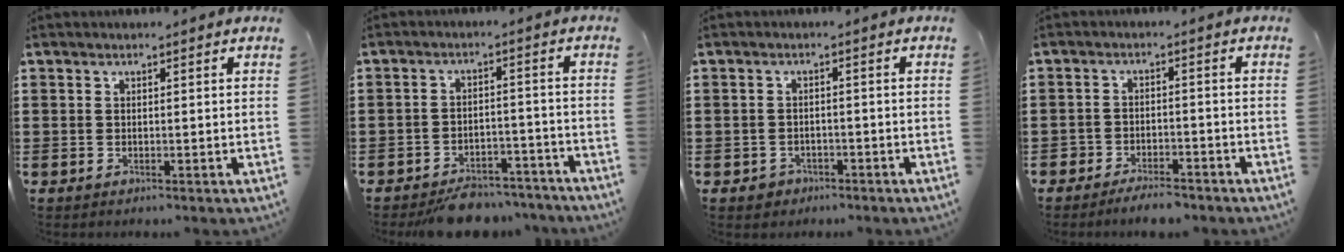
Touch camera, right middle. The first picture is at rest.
{"total": 5.8, "force": [-5.5, 1.3, 1.2], "torque": [-0.012, 0.017, -0.107]}
{"total": 1.5, "force": [-1.2, 0.9, 0.1], "torque": [-0.007, 0.002, -0.027]}
{"total": 3.4, "force": [-3.3, 0.6, 0.1], "torque": [-0.008, 0.003, -0.070]}